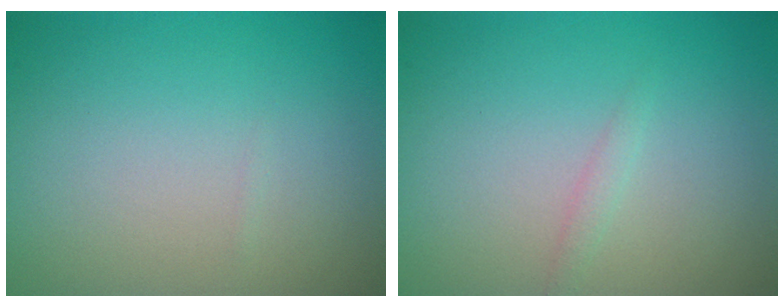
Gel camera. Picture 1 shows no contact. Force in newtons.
{"total": 0.7, "press": 0.7, "slide": 0.0}